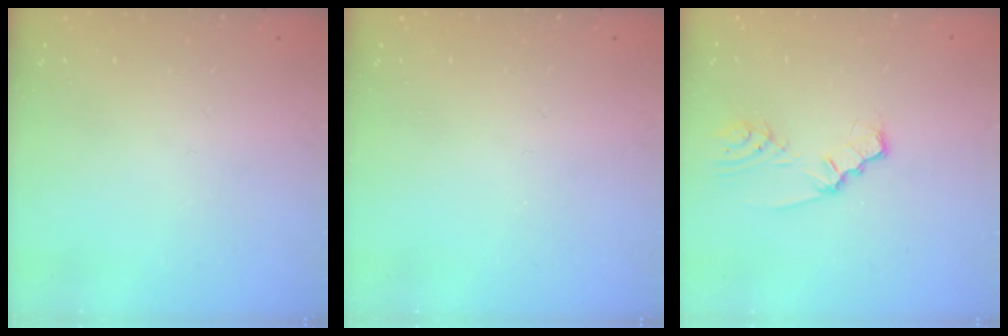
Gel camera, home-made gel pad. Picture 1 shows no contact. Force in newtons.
{"total": 0.0}
{"total": 3.4, "press": 3.4, "slide": 0.2}